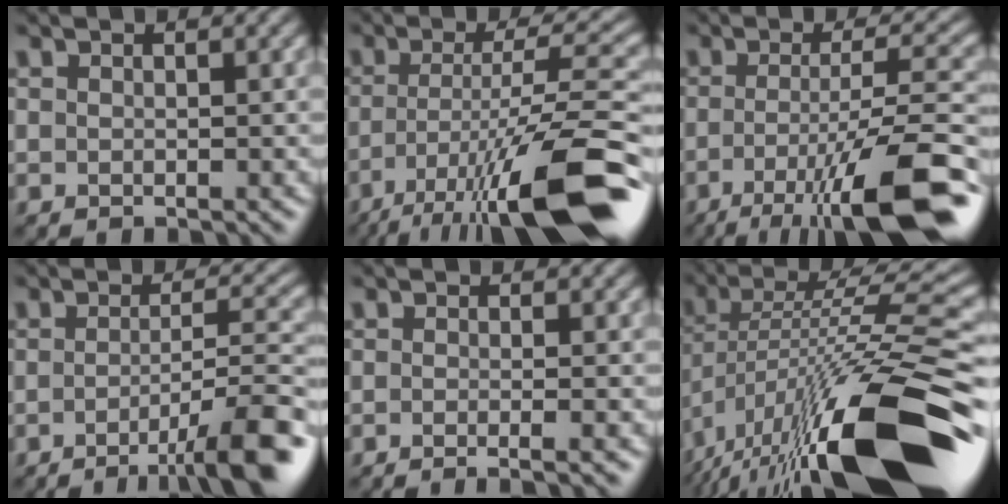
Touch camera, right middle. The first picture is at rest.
{"total": 13.5, "force": [-7.4, 3.0, 10.9], "torque": [-0.185, 0.000, -0.127]}
{"total": 12.0, "force": [-5.8, 2.7, 10.1], "torque": [-0.153, -0.007, -0.098]}
{"total": 8.3, "force": [-4.2, 1.7, 7.0], "torque": [-0.084, 0.006, -0.067]}
{"total": 3.0, "force": [-0.9, 1.2, 2.6], "torque": [-0.009, -0.005, -0.030]}
{"total": 17.5, "force": [-7.8, 4.8, 14.9], "torque": [-0.257, 0.022, -0.147]}